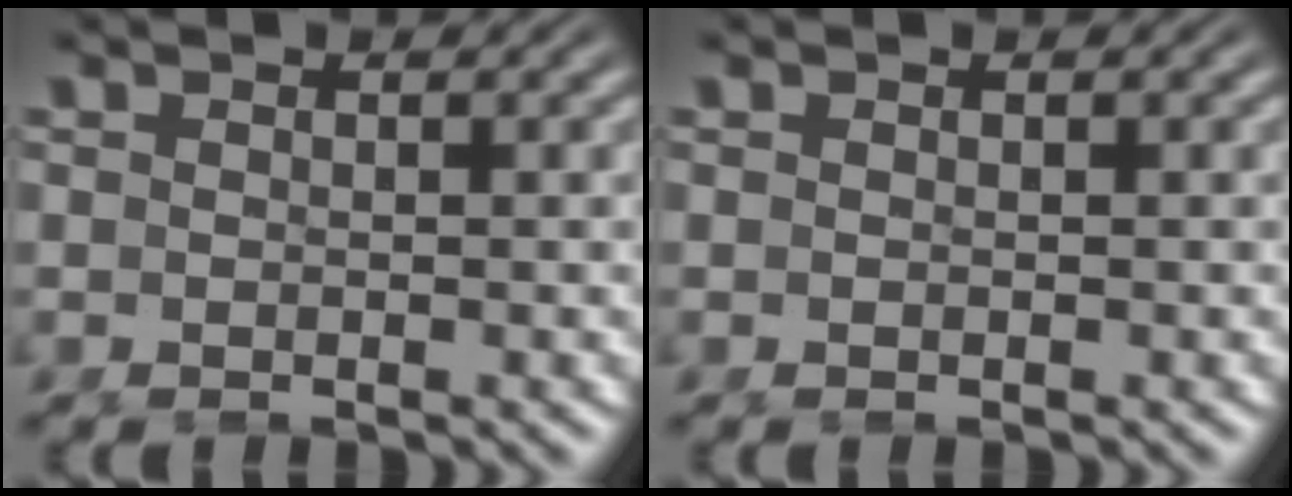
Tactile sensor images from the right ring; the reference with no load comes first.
{"total": 0.0}